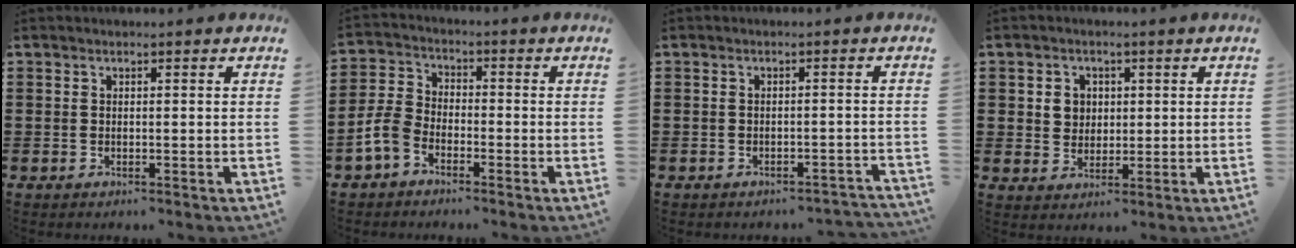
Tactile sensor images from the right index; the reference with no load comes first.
{"total": 5.0, "force": [-3.0, 2.9, 2.8], "torque": [-0.087, 0.000, -0.068]}
{"total": 1.9, "force": [-1.8, 0.3, 0.2], "torque": [-0.010, -0.001, -0.039]}
{"total": 3.1, "force": [0.7, 2.8, 1.1], "torque": [-0.034, 0.010, 0.009]}